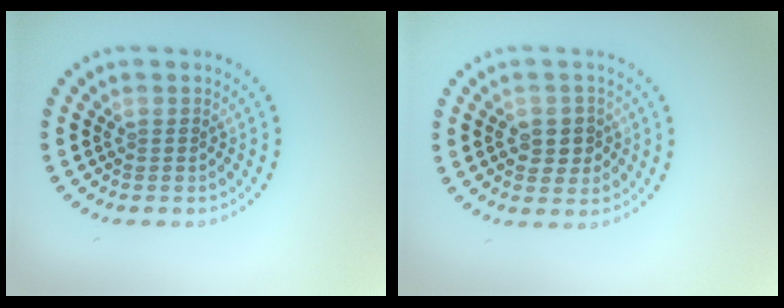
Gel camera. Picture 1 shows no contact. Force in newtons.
{"total": 2.5, "press": 2.5, "slide": 0.4}